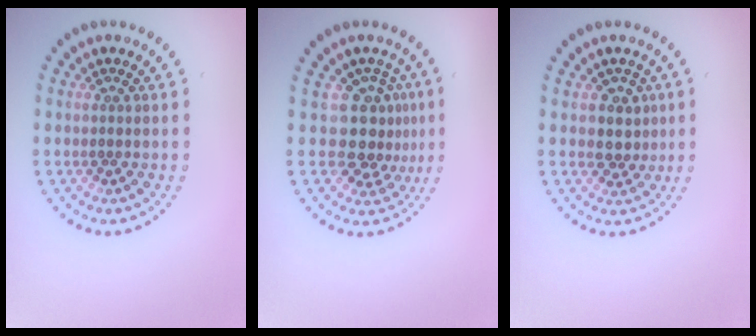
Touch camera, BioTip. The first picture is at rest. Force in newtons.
{"total": 3.6, "press": 2.7, "slide": 2.4}
{"total": 2.4, "press": 2.2, "slide": 1.0}